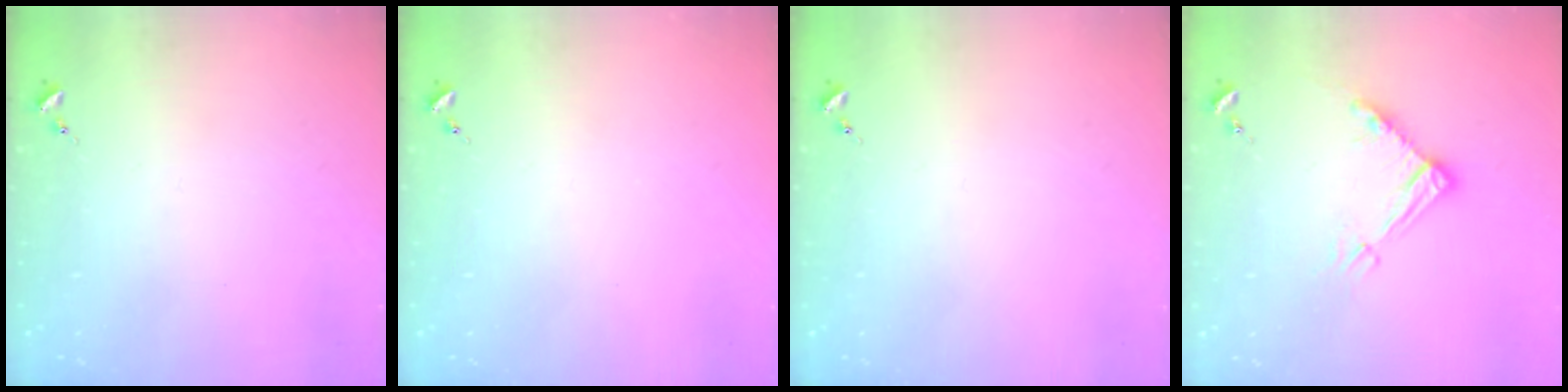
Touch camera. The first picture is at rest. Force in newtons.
{"total": 0.0}
{"total": 0.0}
{"total": 9.8, "press": 9.8, "slide": 1.0}